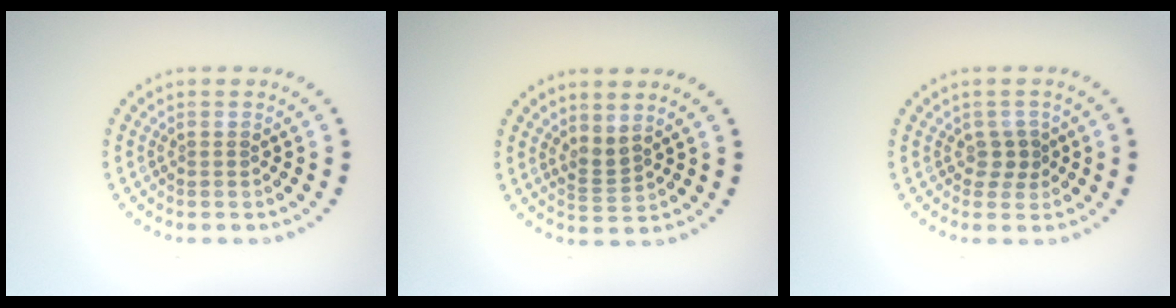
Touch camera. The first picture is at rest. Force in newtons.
{"total": 1.6, "press": 1.2, "slide": 1.1}
{"total": 1.4, "press": 1.2, "slide": 0.9}